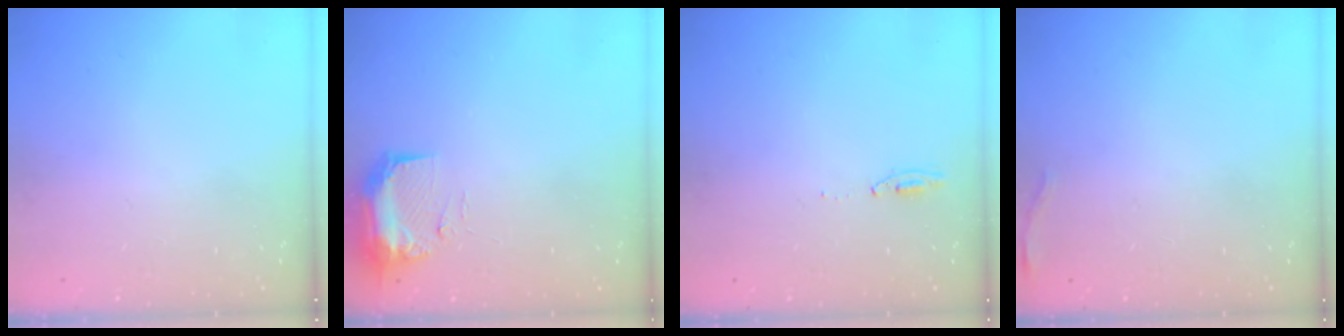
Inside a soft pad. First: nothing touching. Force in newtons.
{"total": 9.2, "press": 9.0, "slide": 1.5}
{"total": 4.3, "press": 4.1, "slide": 1.3}
{"total": 7.3, "press": 5.5, "slide": 4.8}